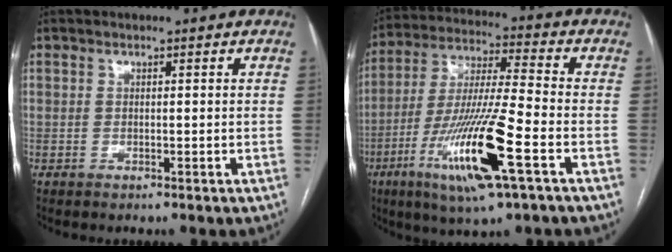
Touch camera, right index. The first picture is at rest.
{"total": 17.2, "force": [-6.9, 0.8, 15.7], "torque": [-0.318, -0.025, -0.127]}